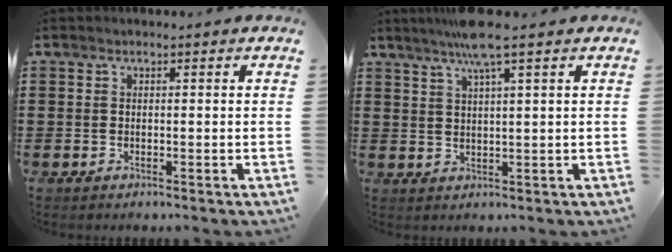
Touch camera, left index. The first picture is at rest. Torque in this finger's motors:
{"motor_torque": [1.71, -0.42, 0.49, 0.16]}